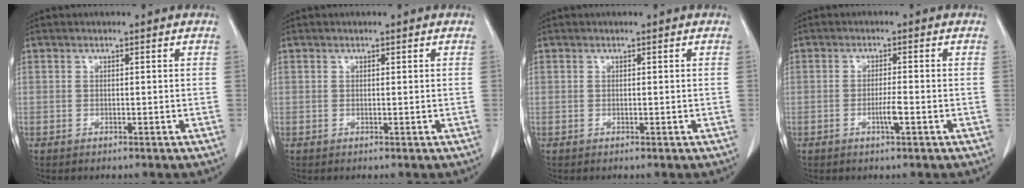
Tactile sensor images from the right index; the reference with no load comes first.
{"total": 0.0}
{"total": 0.0}
{"total": 2.5, "force": [-1.0, -0.1, 2.3], "torque": [-0.046, -0.003, -0.018]}